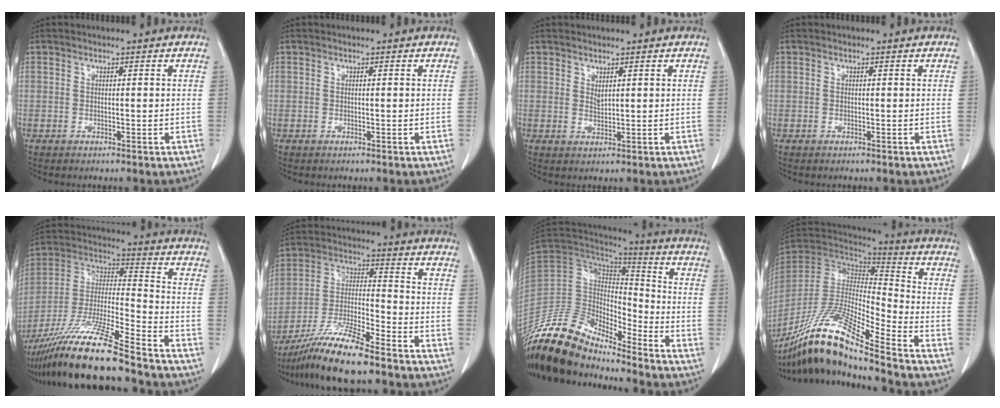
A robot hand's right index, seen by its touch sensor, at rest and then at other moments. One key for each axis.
{"total": 0.0}
{"total": 1.3, "fx": 0.8, "fy": 0.3, "fz": 0.9, "tx": -0.018, "ty": -0.005, "tz": 0.020}
{"total": 0.0}
{"total": 19.7, "fx": -15.6, "fy": 0.3, "fz": 12.0, "tx": -0.268, "ty": -0.037, "tz": -0.291}
{"total": 12.4, "fx": -9.6, "fy": 0.3, "fz": 7.8, "tx": -0.153, "ty": -0.019, "tz": -0.180}
{"total": 16.1, "fx": -14.1, "fy": 4.7, "fz": 6.1, "tx": -0.110, "ty": 0.037, "tz": -0.269}
{"total": 19.2, "fx": -14.5, "fy": 0.4, "fz": 12.6, "tx": -0.261, "ty": -0.024, "tz": -0.276}